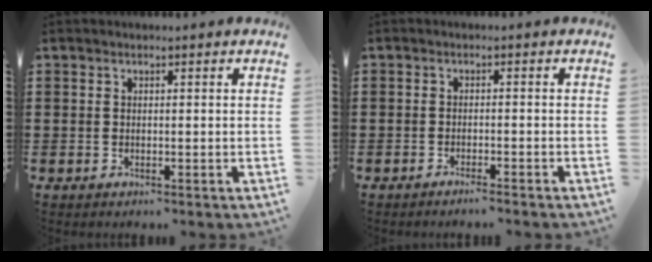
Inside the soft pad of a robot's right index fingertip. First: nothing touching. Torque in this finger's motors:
{"motor_torque": [-0.71, 1.02, -0.20, -0.03]}